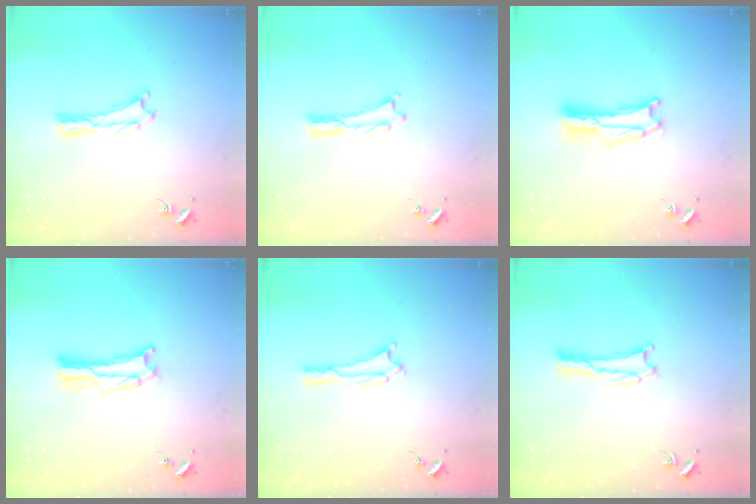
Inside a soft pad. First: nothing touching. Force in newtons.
{"total": 0.0}
{"total": 2.1, "press": 2.1, "slide": 0.3}
{"total": 2.0, "press": 2.0, "slide": 0.3}
{"total": 0.0}
{"total": 1.9, "press": 1.9, "slide": 0.1}